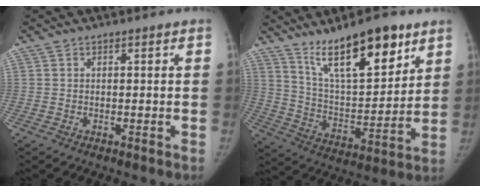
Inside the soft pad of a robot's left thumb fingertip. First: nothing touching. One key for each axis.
{"total": 18.3, "fx": 11.9, "fy": 6.3, "fz": 12.5, "tx": -0.164, "ty": -0.068, "tz": 0.211}